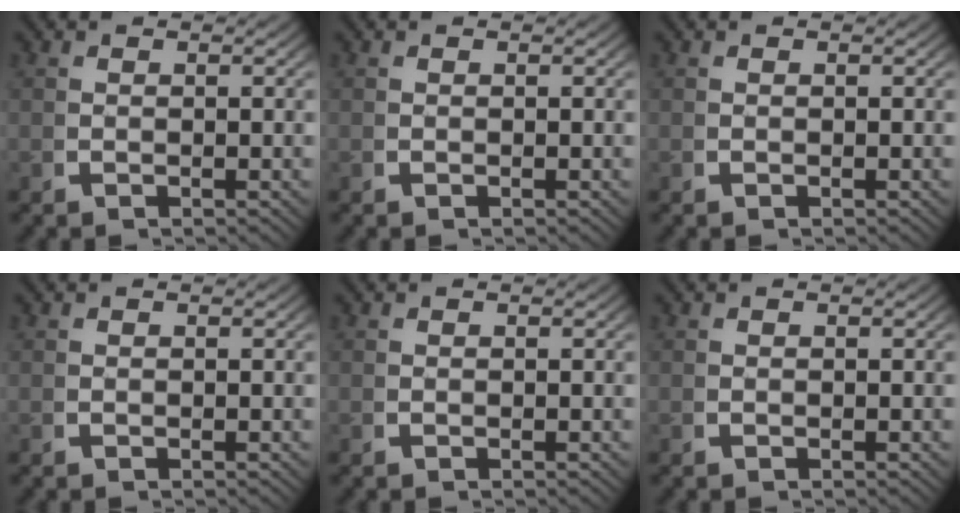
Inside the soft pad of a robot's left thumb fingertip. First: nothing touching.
{"total": 0.0}
{"total": 0.0}
{"total": 0.0}
{"total": 0.0}
{"total": 0.0}